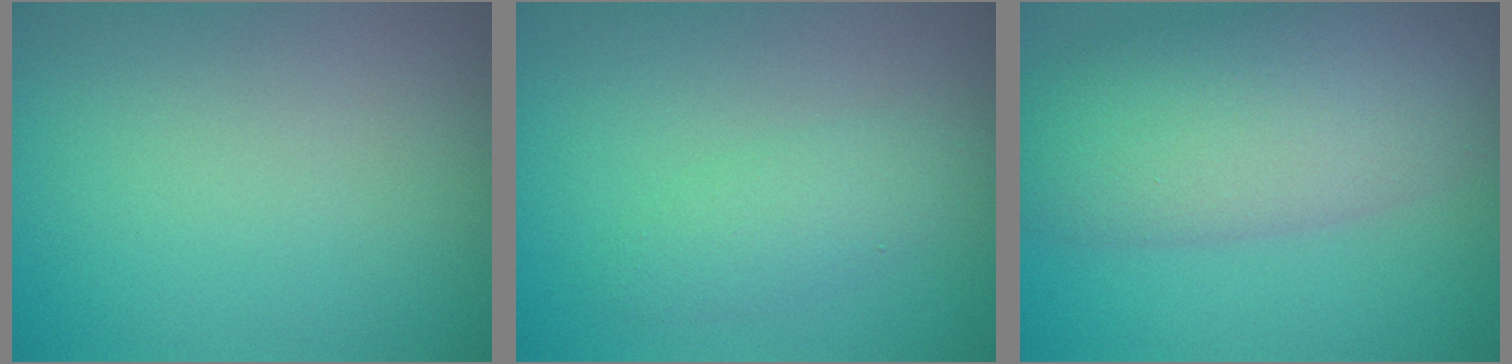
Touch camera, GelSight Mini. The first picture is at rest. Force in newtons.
{"total": 2.1, "press": 2.1, "slide": 0.1}
{"total": 8.9, "press": 8.9, "slide": 0.6}